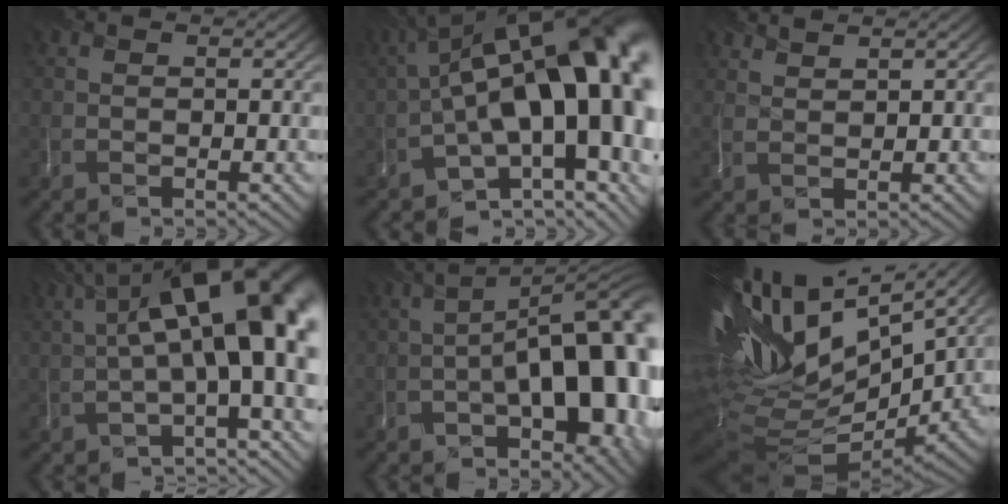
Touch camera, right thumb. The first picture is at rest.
{"total": 20.9, "force": [-1.5, 9.1, 18.7], "torque": [-0.225, 0.018, -0.020]}
{"total": 2.3, "force": [2.3, 0.4, 0.1], "torque": [-0.005, 0.004, 0.046]}
{"total": 16.7, "force": [2.2, 5.9, 15.4], "torque": [-0.224, 0.032, 0.044]}
{"total": 17.7, "force": [-3.5, 7.7, 15.5], "torque": [-0.181, 0.020, -0.047]}
{"total": 18.6, "force": [7.5, 8.8, 14.5], "torque": [-0.256, 0.021, 0.172]}